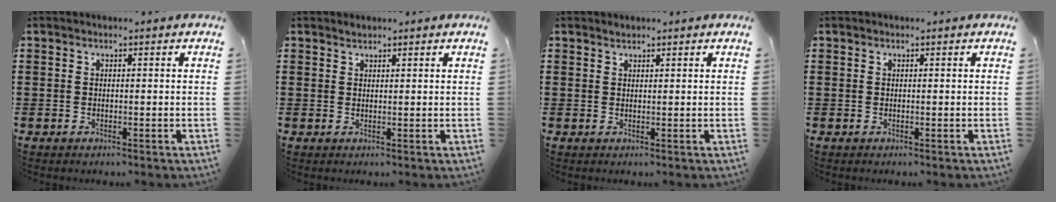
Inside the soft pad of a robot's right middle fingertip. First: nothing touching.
{"total": 0.9, "force": [0.8, 0.2, -0.2], "torque": [0.002, -0.001, 0.017]}
{"total": 0.8, "force": [0.8, 0.2, -0.2], "torque": [0.001, -0.002, 0.016]}
{"total": 0.0}